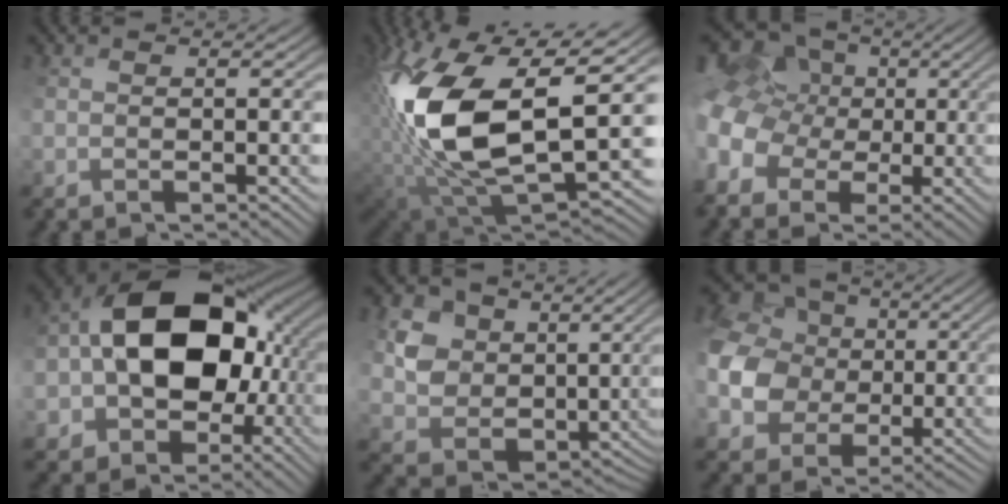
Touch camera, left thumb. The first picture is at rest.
{"total": 16.4, "force": [3.7, 9.4, 12.9], "torque": [-0.282, -0.021, 0.073]}
{"total": 11.1, "force": [-0.1, 10.0, 4.8], "torque": [-0.182, 0.011, -0.008]}
{"total": 16.1, "force": [0.0, 11.7, 11.1], "torque": [-0.202, 0.015, -0.002]}
{"total": 11.3, "force": [5.9, 8.7, 3.9], "torque": [-0.131, 0.032, 0.108]}
{"total": 13.4, "force": [0.8, 12.5, 4.8], "torque": [-0.198, -0.004, -0.005]}